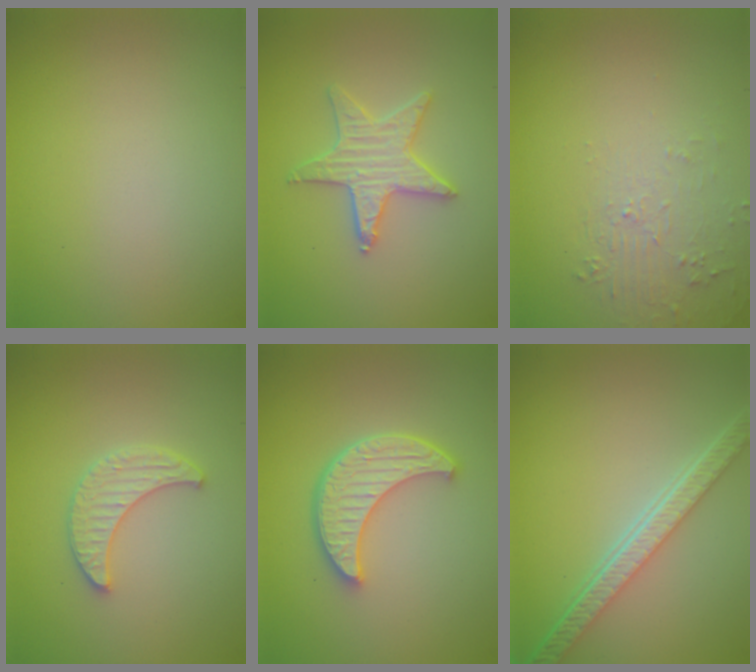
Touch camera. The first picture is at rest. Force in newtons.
{"total": 3.5, "press": 3.3, "slide": 1.0}
{"total": 1.7, "press": 0.5, "slide": 1.7}
{"total": 2.9, "press": 2.9, "slide": 0.7}
{"total": 4.9, "press": 3.9, "slide": 2.9}
{"total": 5.5, "press": 4.1, "slide": 3.6}